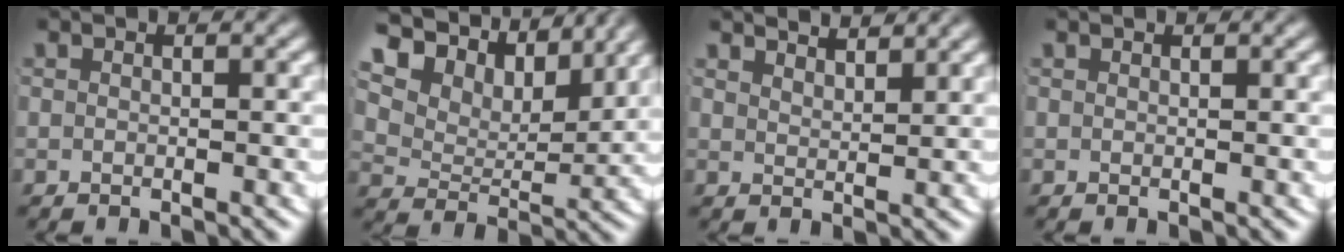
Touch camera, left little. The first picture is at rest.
{"total": 11.6, "force": [6.6, 7.0, 6.5], "torque": [-0.126, 0.022, 0.095]}
{"total": 3.1, "force": [3.0, 0.1, 0.7], "torque": [-0.007, -0.007, 0.056]}
{"total": 0.0}